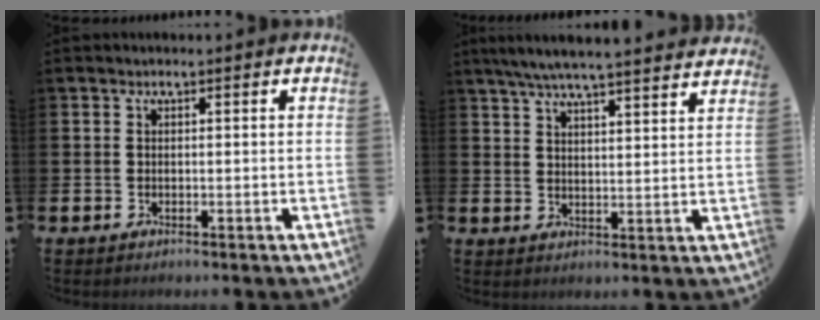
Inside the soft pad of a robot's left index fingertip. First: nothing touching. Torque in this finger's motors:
{"motor_torque": [1.07, -1.07, 0.33, 0.09]}